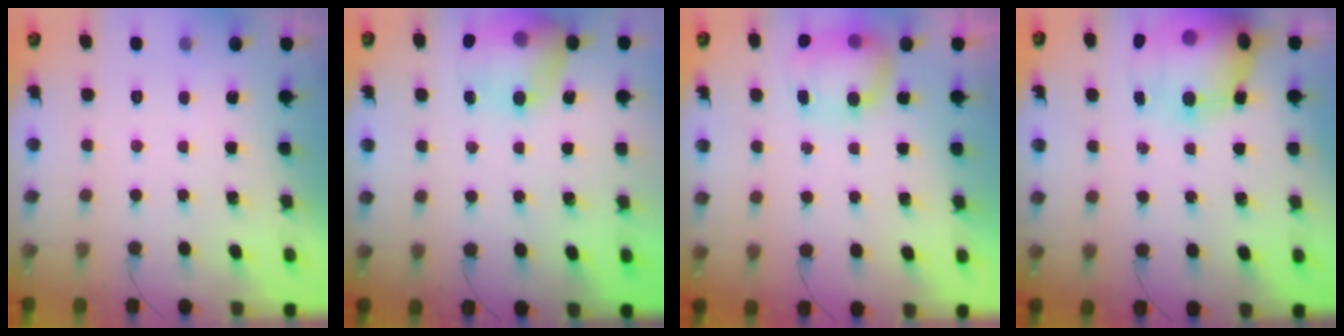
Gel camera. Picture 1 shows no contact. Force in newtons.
{"total": 16.5, "press": 16.4, "slide": 1.6}
{"total": 8.4, "press": 8.2, "slide": 1.7}
{"total": 22.0, "press": 21.5, "slide": 4.7}